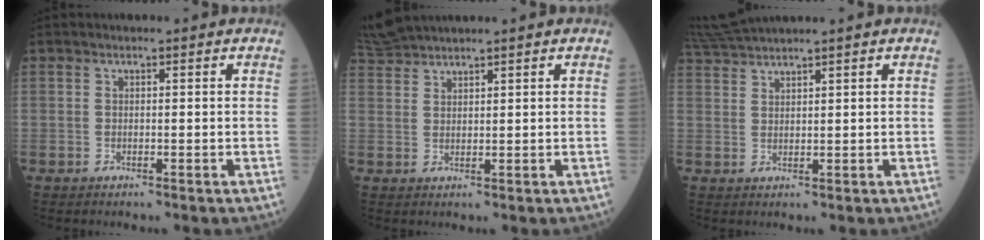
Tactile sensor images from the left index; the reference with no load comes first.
{"total": 4.5, "force": [4.4, -0.2, 0.9], "torque": [-0.034, 0.023, 0.096]}
{"total": 5.4, "force": [5.0, -1.1, 1.7], "torque": [-0.046, 0.019, 0.105]}